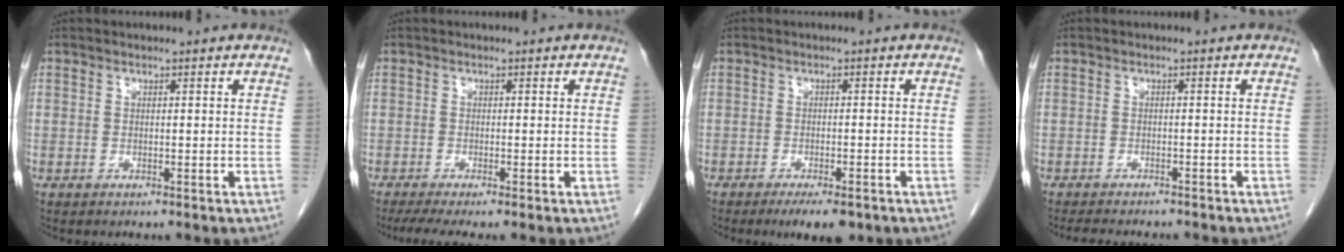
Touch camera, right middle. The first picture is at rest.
{"total": 4.4, "force": [-3.3, 0.1, 3.0], "torque": [-0.047, -0.013, -0.056]}
{"total": 5.1, "force": [-3.5, 1.4, 3.4], "torque": [-0.045, -0.006, -0.048]}
{"total": 6.8, "force": [-6.0, 1.6, 2.8], "torque": [-0.036, -0.003, -0.081]}